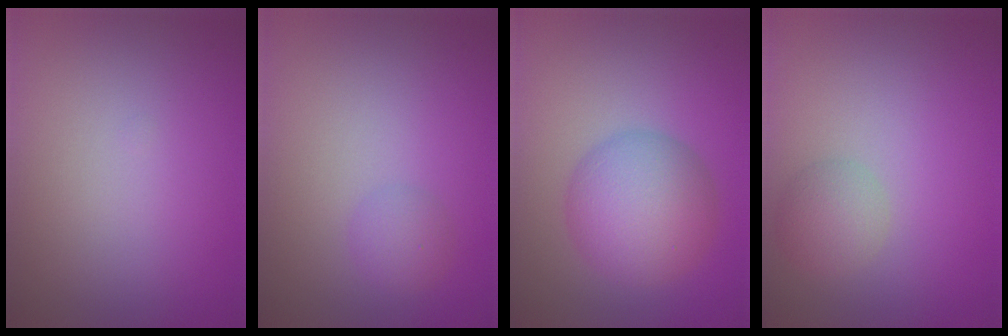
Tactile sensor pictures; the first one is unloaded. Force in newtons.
{"total": 1.5, "press": 1.5, "slide": 0.0}
{"total": 6.5, "press": 6.5, "slide": 0.2}
{"total": 2.1, "press": 2.1, "slide": 0.1}